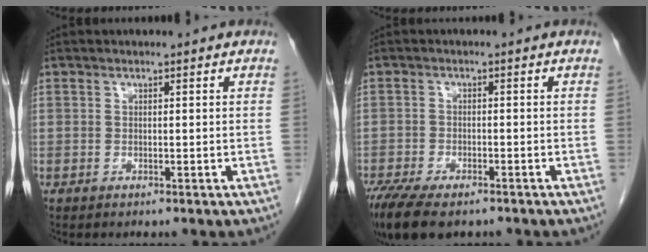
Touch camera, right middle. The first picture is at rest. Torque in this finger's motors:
{"motor_torque": [0.88, -0.65, 0.18, 0.10]}